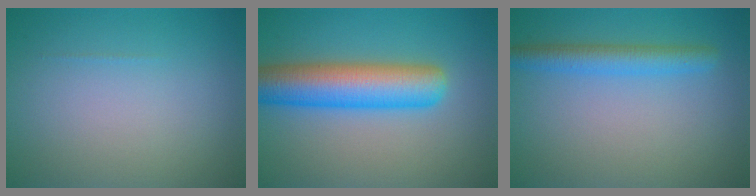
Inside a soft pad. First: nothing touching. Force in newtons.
{"total": 7.9, "press": 7.9, "slide": 0.2}
{"total": 3.2, "press": 3.2, "slide": 0.1}